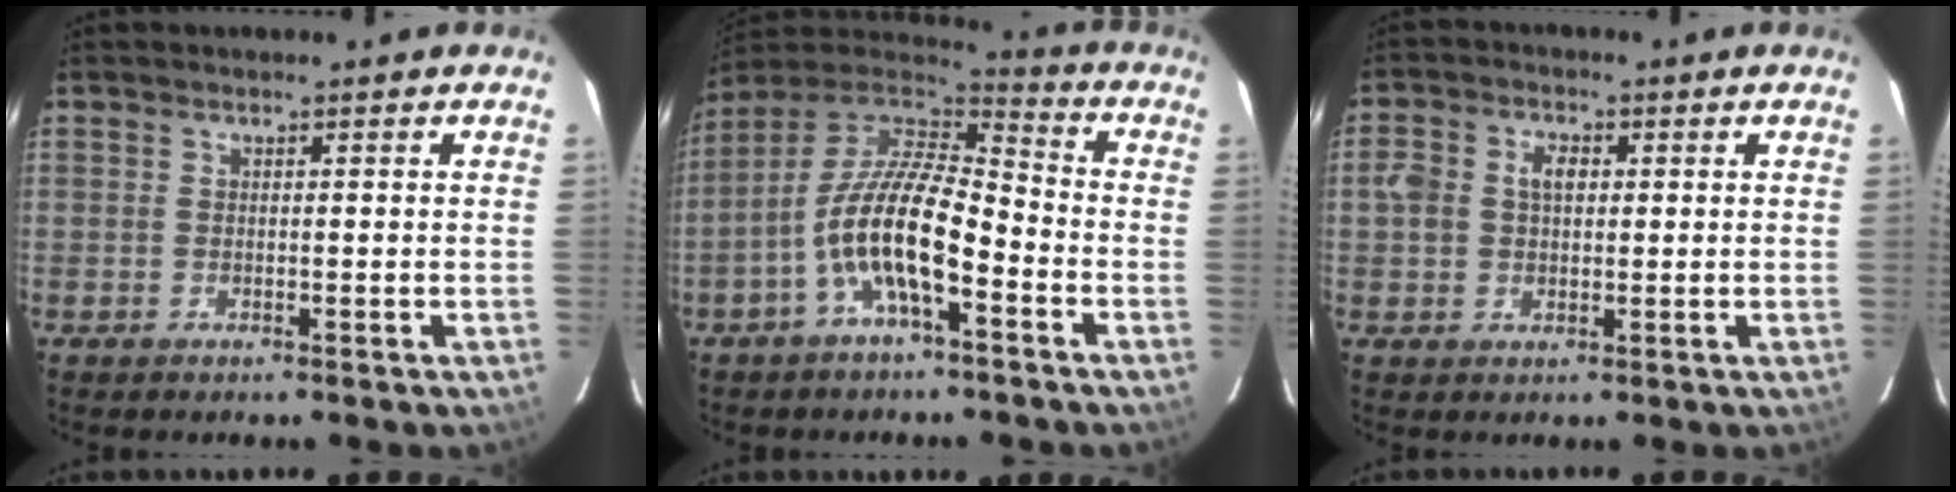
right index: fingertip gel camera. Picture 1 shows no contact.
{"total": 14.6, "force": [-5.8, 4.9, 12.6], "torque": [-0.248, 0.000, -0.116]}
{"total": 5.2, "force": [0.5, 3.9, 3.4], "torque": [-0.062, 0.017, 0.007]}